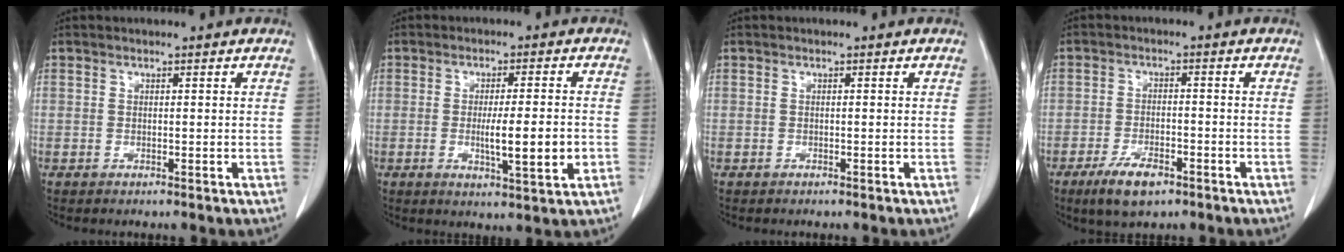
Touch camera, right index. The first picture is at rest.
{"total": 7.7, "force": [-1.5, 0.6, 7.5], "torque": [-0.118, -0.013, -0.022]}
{"total": 0.0}
{"total": 6.2, "force": [-3.8, 2.4, 4.2], "torque": [-0.083, -0.006, -0.061]}